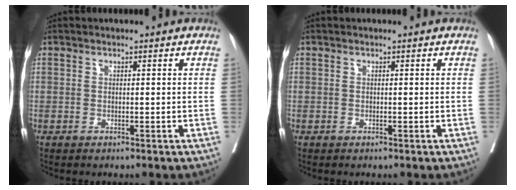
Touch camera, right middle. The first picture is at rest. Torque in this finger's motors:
{"motor_torque": [0.02, -0.02, -0.45, -0.21]}